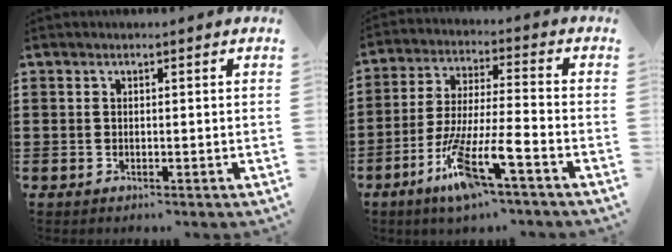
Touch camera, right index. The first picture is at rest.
{"total": 11.0, "force": [-6.9, 0.7, 8.5], "torque": [-0.187, -0.018, -0.138]}